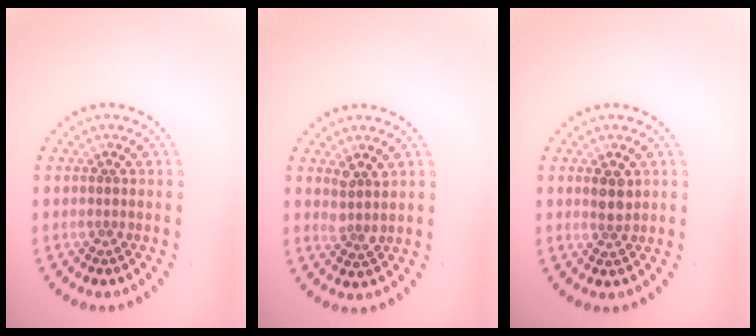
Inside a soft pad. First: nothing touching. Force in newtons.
{"total": 1.8, "press": 1.5, "slide": 1.0}
{"total": 1.9, "press": 1.7, "slide": 0.8}